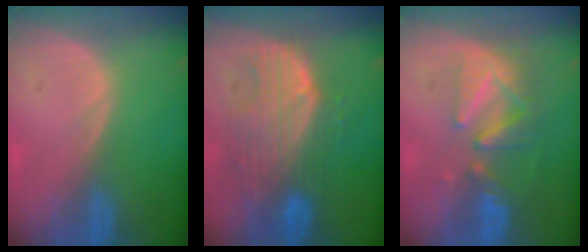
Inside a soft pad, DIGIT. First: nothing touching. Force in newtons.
{"total": 9.5, "press": 8.5, "slide": 4.3}
{"total": 8.2, "press": 7.5, "slide": 3.3}